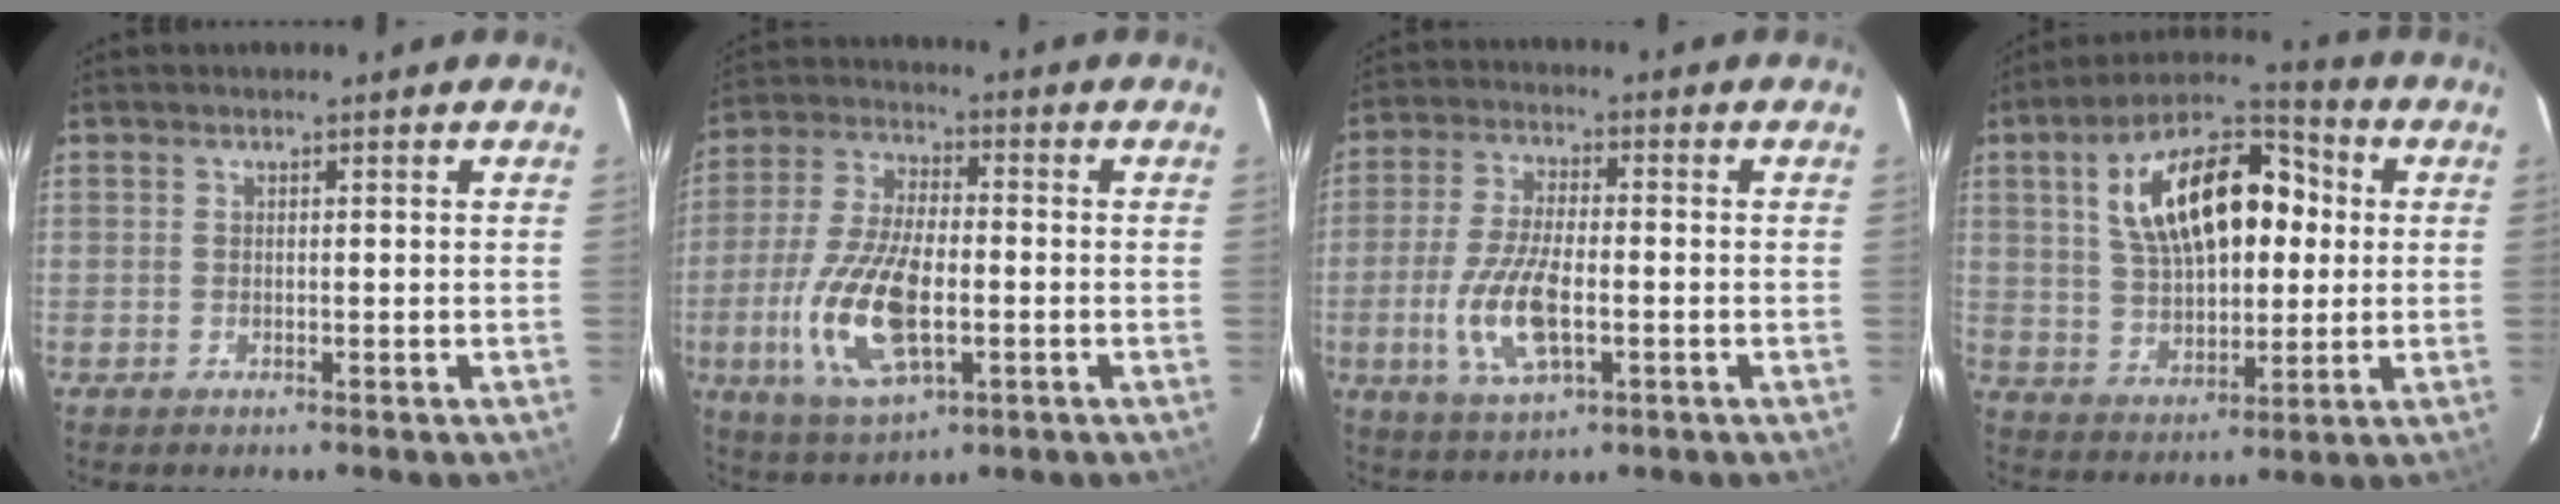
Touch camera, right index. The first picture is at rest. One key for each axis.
{"total": 15.9, "fx": -4.1, "fy": 6.8, "fz": 13.8, "tx": -0.294, "ty": -0.009, "tz": -0.073}
{"total": 11.6, "fx": -3.0, "fy": 4.6, "fz": 10.2, "tx": -0.217, "ty": -0.007, "tz": -0.054}
{"total": 19.0, "fx": 4.2, "fy": 10.1, "fz": 15.5, "tx": -0.280, "ty": 0.035, "tz": 0.073}